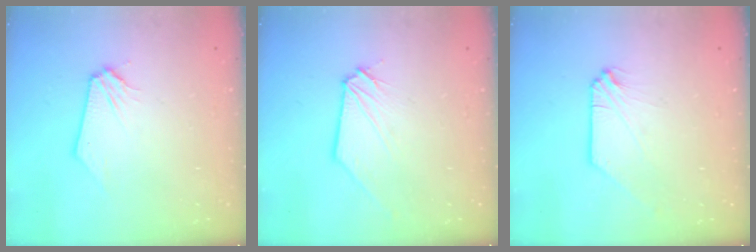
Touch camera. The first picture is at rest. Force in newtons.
{"total": 0.6, "press": 0.6, "slide": 0.0}
{"total": 0.0}